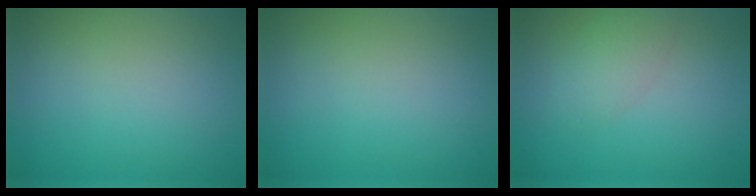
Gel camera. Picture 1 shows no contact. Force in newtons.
{"total": 0.0}
{"total": 2.2, "press": 2.2, "slide": 0.1}